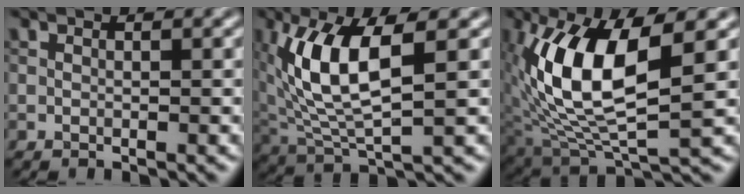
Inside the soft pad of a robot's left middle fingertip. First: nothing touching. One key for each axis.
{"total": 8.0, "fx": 1.8, "fy": 2.8, "fz": 7.3, "tx": -0.159, "ty": 0.000, "tz": 0.035}
{"total": 10.5, "fx": 1.6, "fy": 4.1, "fz": 9.5, "tx": -0.193, "ty": -0.003, "tz": 0.030}